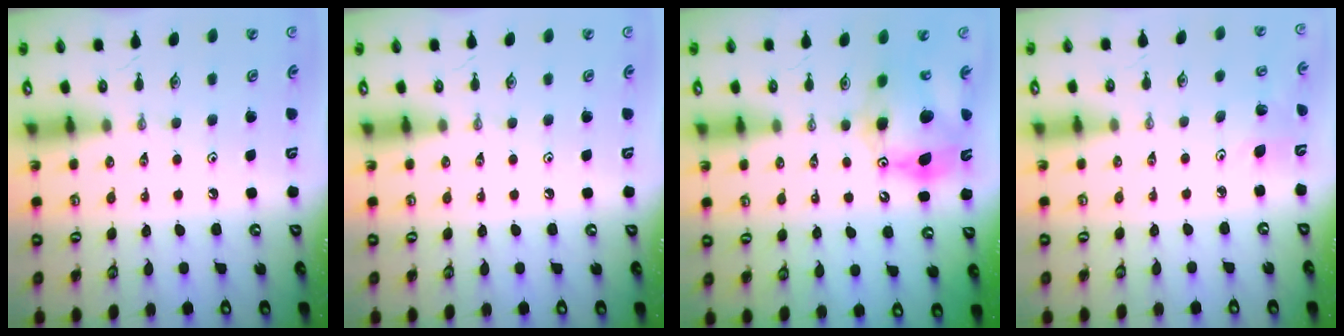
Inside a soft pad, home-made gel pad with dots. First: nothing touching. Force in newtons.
{"total": 0.0}
{"total": 13.5, "press": 13.4, "slide": 1.3}
{"total": 4.8, "press": 4.6, "slide": 1.3}